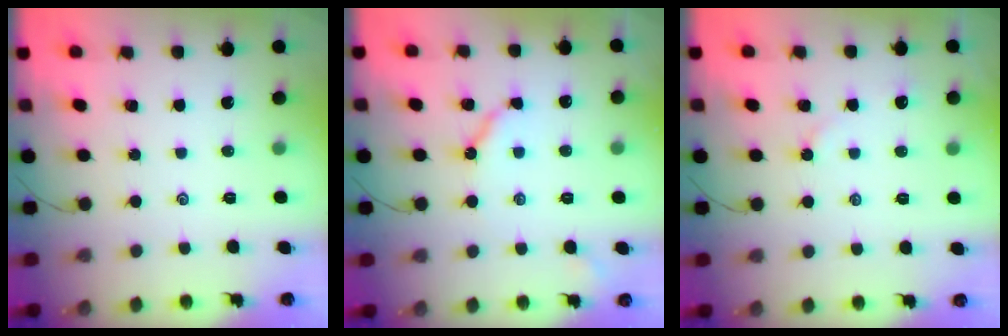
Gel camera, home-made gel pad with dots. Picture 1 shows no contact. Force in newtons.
{"total": 5.8, "press": 5.8, "slide": 0.7}
{"total": 2.7, "press": 2.7, "slide": 0.3}